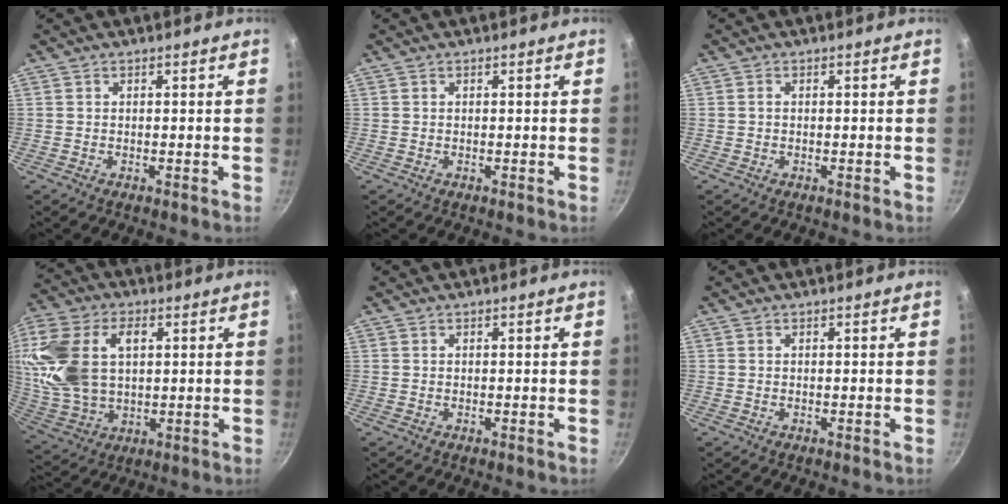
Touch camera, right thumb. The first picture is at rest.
{"total": 0.0}
{"total": 0.5, "force": [0.0, 0.4, 0.4], "torque": [-0.006, 0.004, -0.001]}
{"total": 18.7, "force": [4.0, 12.1, 13.7], "torque": [-0.276, -0.001, 0.082]}
{"total": 0.0}
{"total": 0.0}